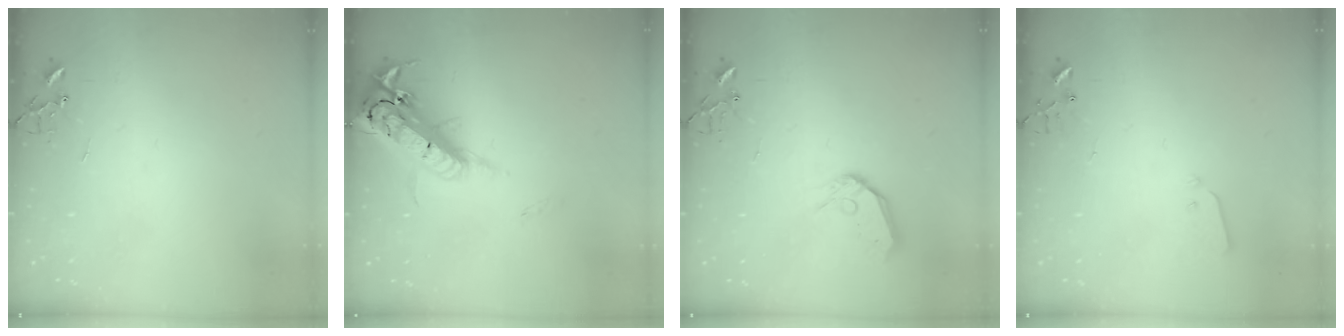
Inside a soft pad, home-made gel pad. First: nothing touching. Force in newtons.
{"total": 22.8, "press": 22.3, "slide": 4.6}
{"total": 10.5, "press": 10.5, "slide": 1.3}
{"total": 3.6, "press": 3.6, "slide": 0.2}